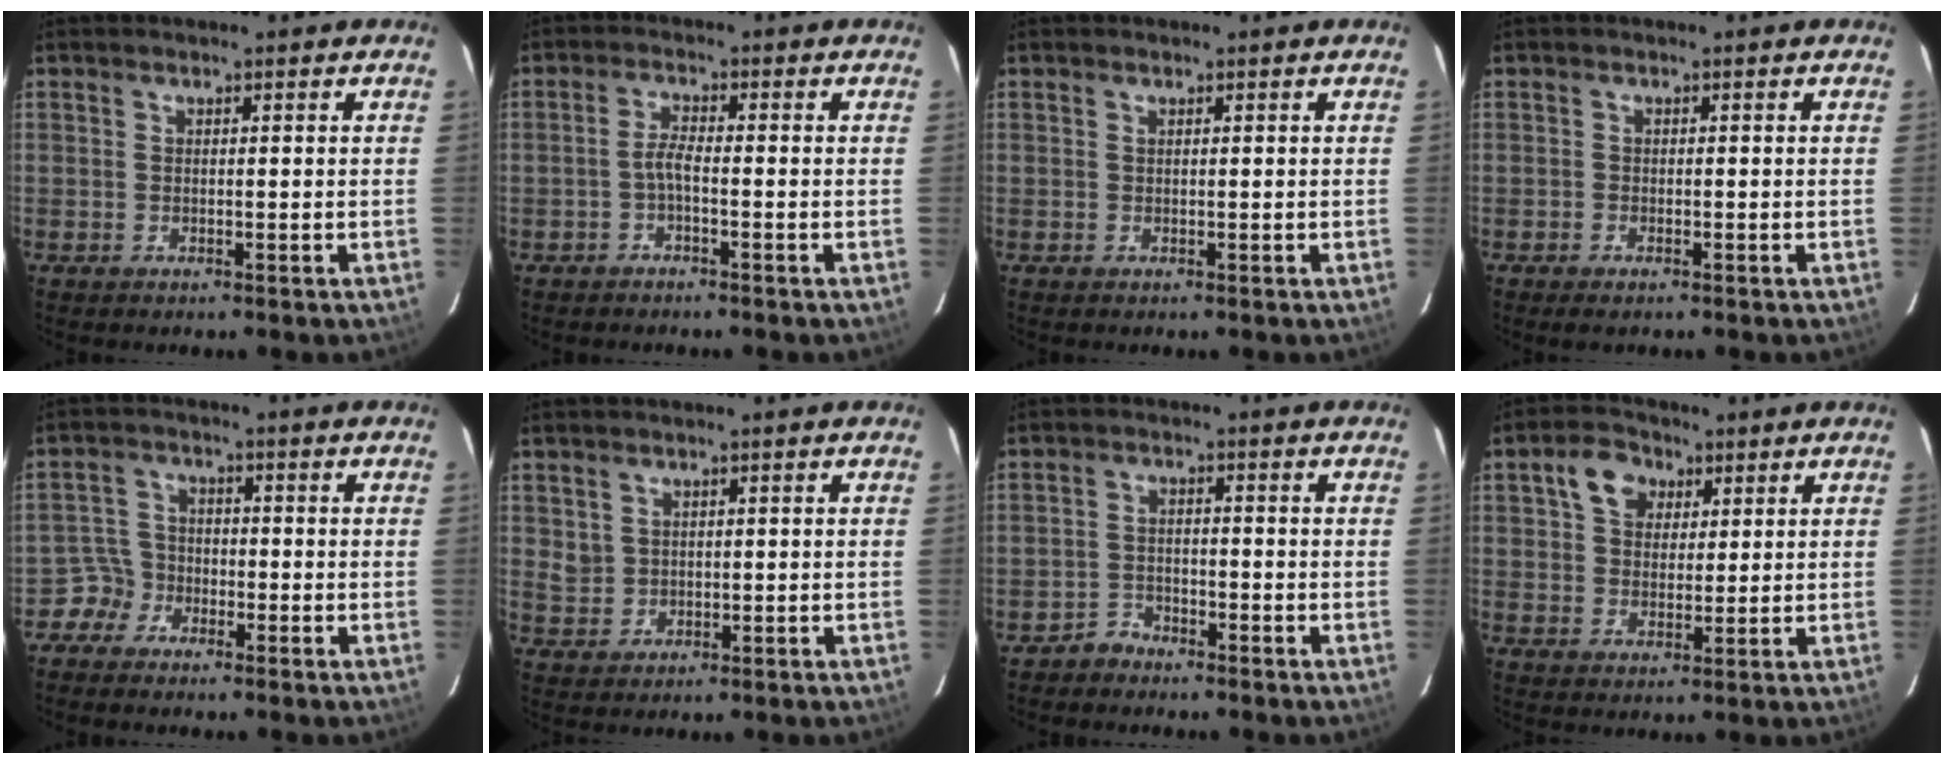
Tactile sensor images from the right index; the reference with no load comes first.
{"total": 2.2, "force": [-1.2, 0.2, 1.9], "torque": [-0.044, 0.006, -0.026]}
{"total": 0.0}
{"total": 1.3, "force": [-1.0, 0.5, 0.7], "torque": [-0.015, -0.003, -0.019]}
{"total": 3.7, "force": [-2.6, 2.6, -0.4], "torque": [0.009, 0.019, -0.053]}
{"total": 2.8, "force": [1.0, 2.5, 0.7], "torque": [-0.010, 0.006, 0.026]}
{"total": 2.8, "force": [-2.4, 1.4, -0.2], "torque": [0.002, 0.010, -0.044]}
{"total": 6.7, "force": [2.9, 5.0, 3.4], "torque": [-0.059, 0.023, 0.050]}